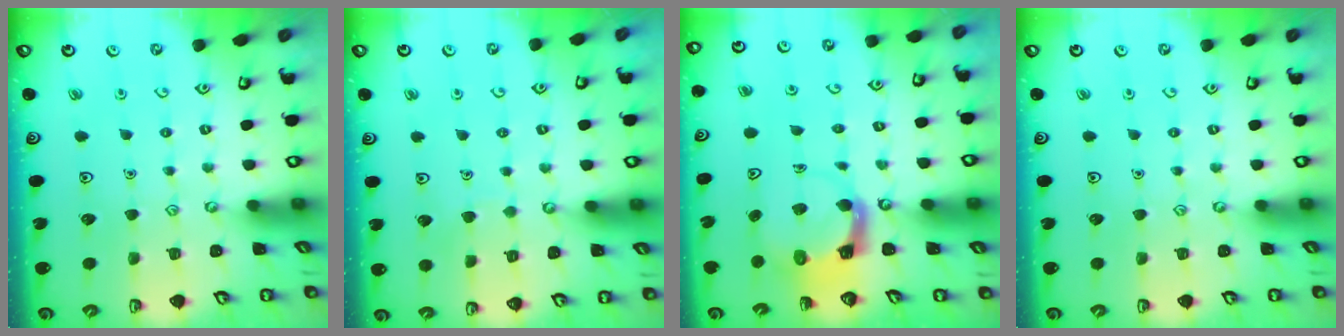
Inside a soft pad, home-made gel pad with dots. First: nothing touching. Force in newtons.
{"total": 2.4, "press": 2.4, "slide": 0.1}
{"total": 3.9, "press": 3.8, "slide": 0.5}
{"total": 0.0}